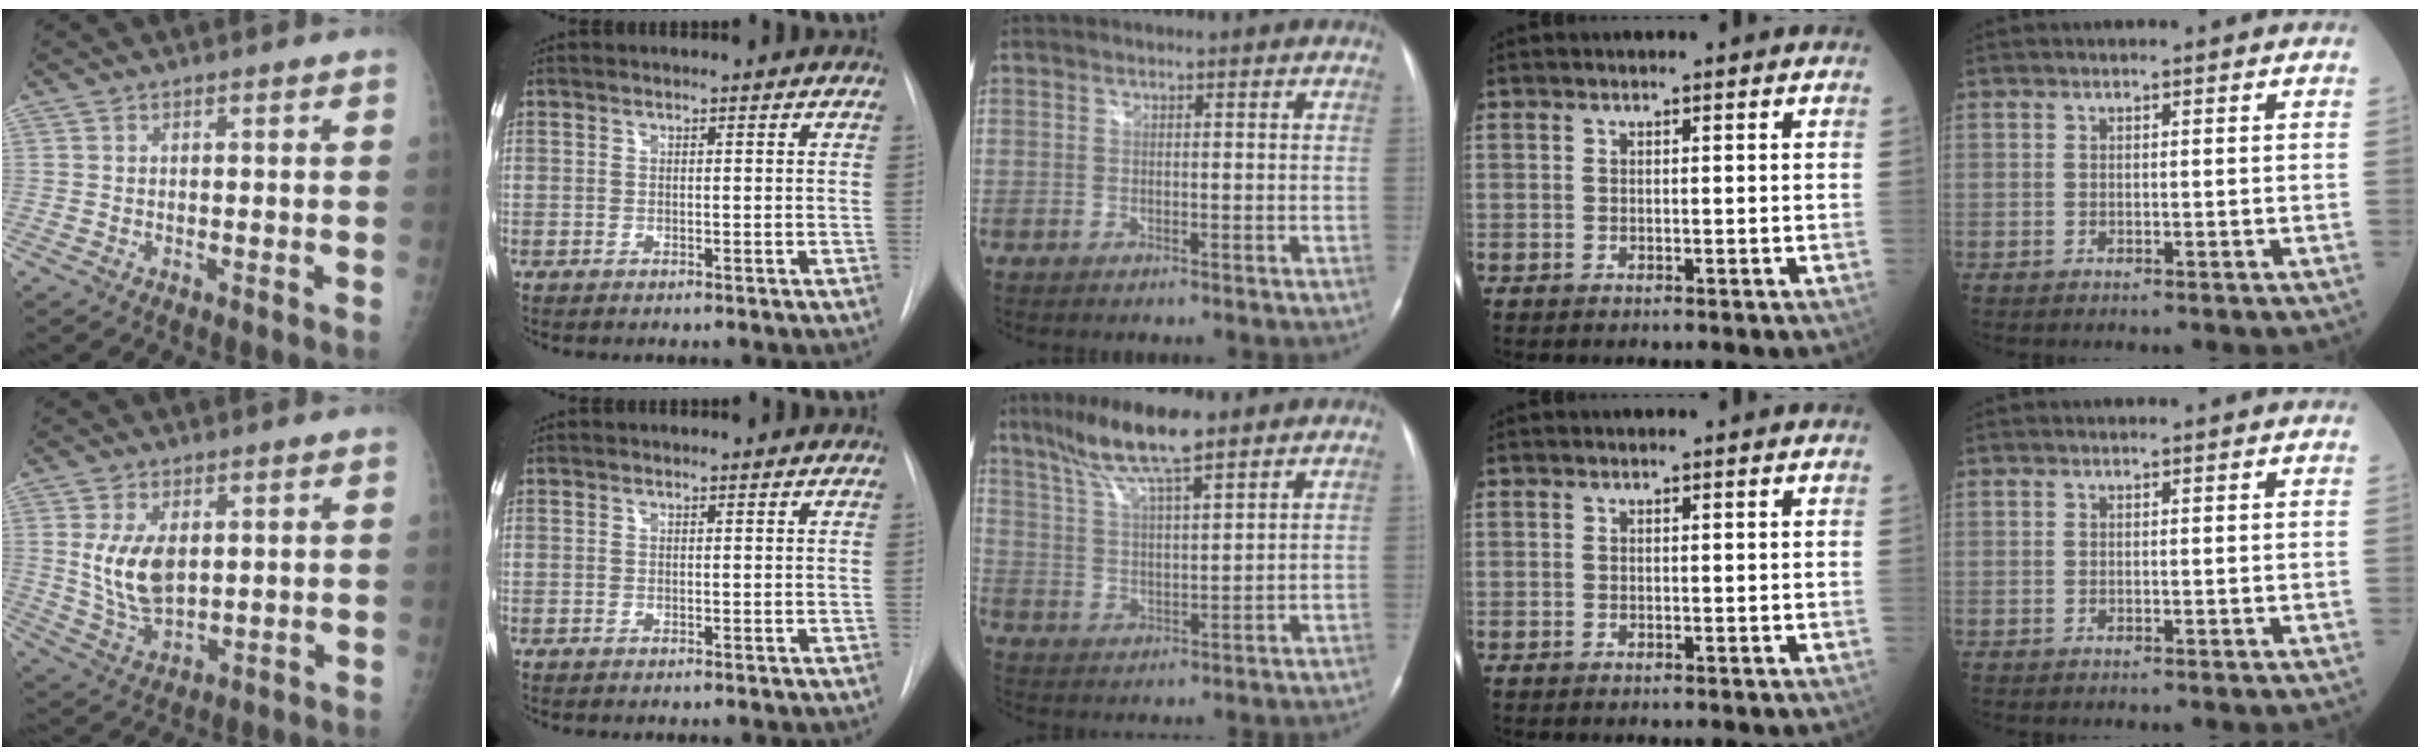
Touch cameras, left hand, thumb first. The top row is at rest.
{"thumb": {"total": 10.1, "force": [1.9, 5.9, 8.0], "torque": [-0.139, -0.017, 0.050]}, "middle": {"total": 10.9, "force": [7.8, 1.4, 7.5], "torque": [-0.145, 0.013, 0.141]}}